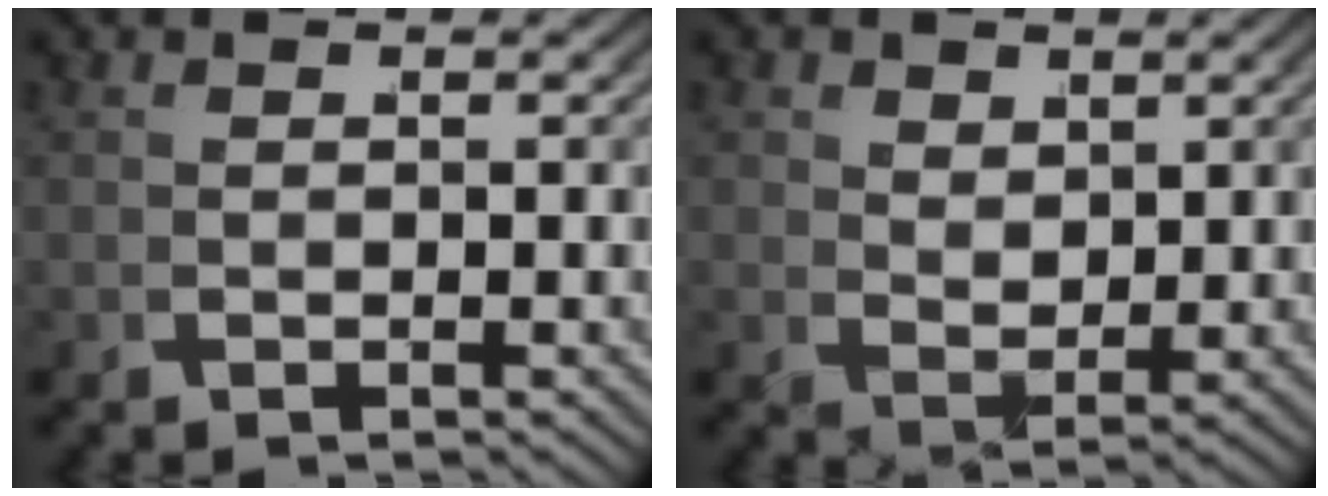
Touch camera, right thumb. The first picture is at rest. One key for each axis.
{"total": 2.3, "fx": 1.5, "fy": 1.4, "fz": 1.0, "tx": -0.011, "ty": -0.012, "tz": 0.037}